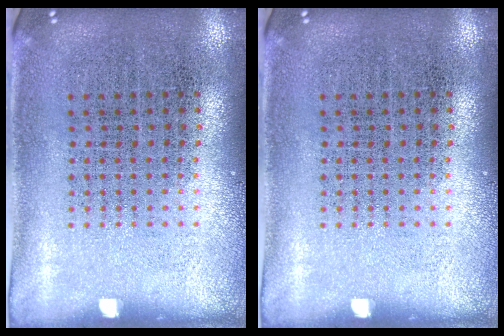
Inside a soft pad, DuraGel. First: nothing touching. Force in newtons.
{"total": 0.0}